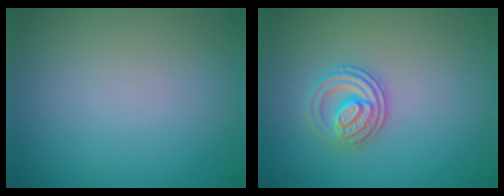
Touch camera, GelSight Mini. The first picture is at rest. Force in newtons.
{"total": 2.8, "press": 2.6, "slide": 1.1}